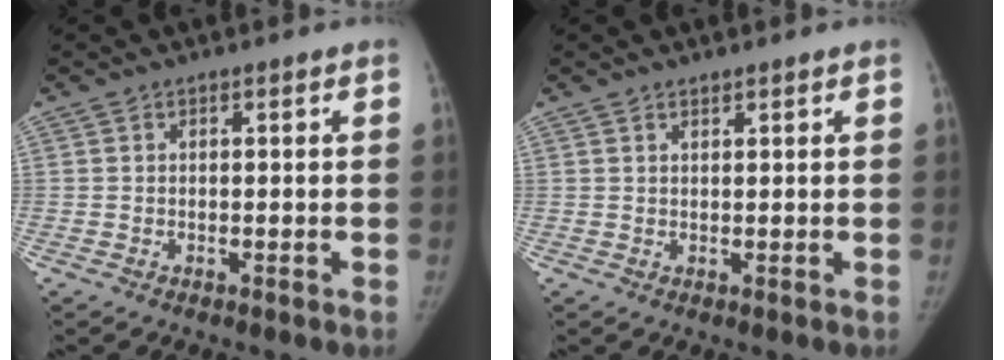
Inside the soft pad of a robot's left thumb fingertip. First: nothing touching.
{"total": 0.9, "force": [0.8, 0.3, 0.3], "torque": [-0.003, -0.006, 0.014]}